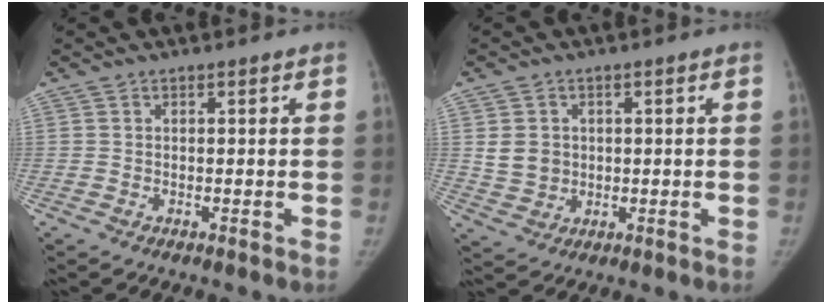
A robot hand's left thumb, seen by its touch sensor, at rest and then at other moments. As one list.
[{"total": 5.0, "force": [0.7, 4.5, 2.2], "torque": [-0.021, -0.003, 0.023]}]